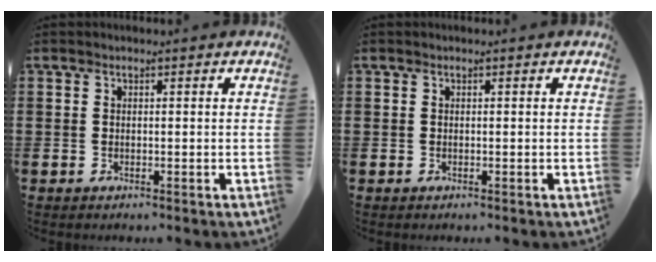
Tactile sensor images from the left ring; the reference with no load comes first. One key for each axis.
{"total": 0.0}